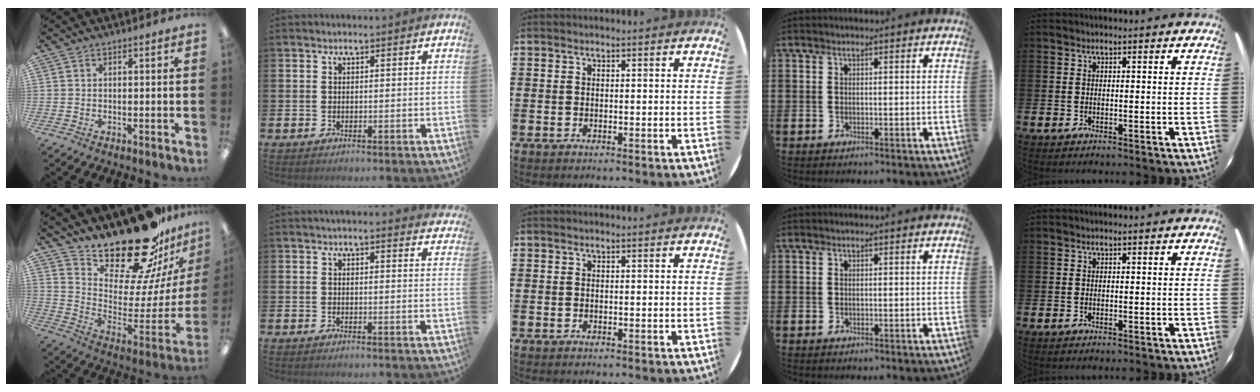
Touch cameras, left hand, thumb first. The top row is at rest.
{"thumb": {"total": 23.2, "force": [19.6, 7.0, 10.3], "torque": [-0.147, -0.157, 0.333]}, "index": {"total": 1.7, "force": [1.7, 0.0, 0.1], "torque": [-0.003, -0.007, 0.030]}}